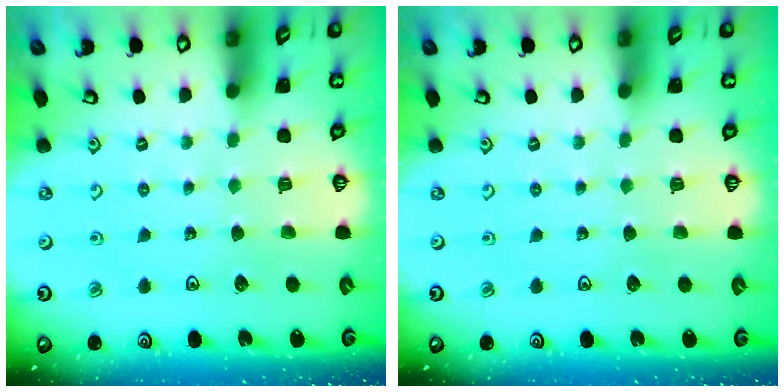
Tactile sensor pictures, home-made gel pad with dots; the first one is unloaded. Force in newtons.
{"total": 0.0}